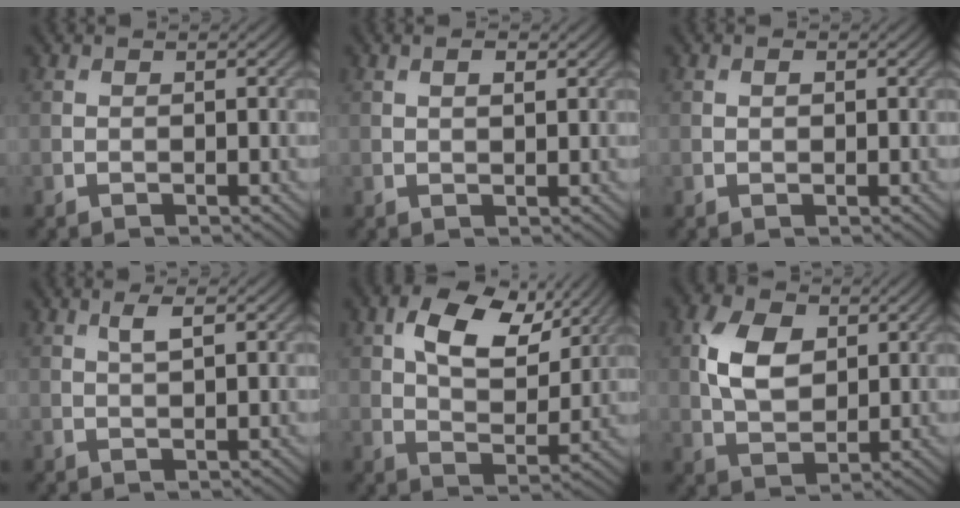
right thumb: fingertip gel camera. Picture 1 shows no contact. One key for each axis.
{"total": 1.8, "fx": 0.8, "fy": 0.6, "fz": 1.4, "tx": -0.022, "ty": -0.005, "tz": 0.017}
{"total": 0.8, "fx": 0.2, "fy": 0.5, "fz": 0.5, "tx": -0.009, "ty": -0.001, "tz": 0.003}
{"total": 1.9, "fx": 0.9, "fy": 0.3, "fz": 1.6, "tx": -0.036, "ty": 0.003, "tz": 0.017}
{"total": 10.5, "fx": 4.6, "fy": 5.8, "fz": 7.4, "tx": -0.142, "ty": 0.000, "tz": 0.085}
{"total": 7.1, "fx": 1.9, "fy": 4.5, "fz": 5.1, "tx": -0.114, "ty": 0.008, "tz": 0.035}